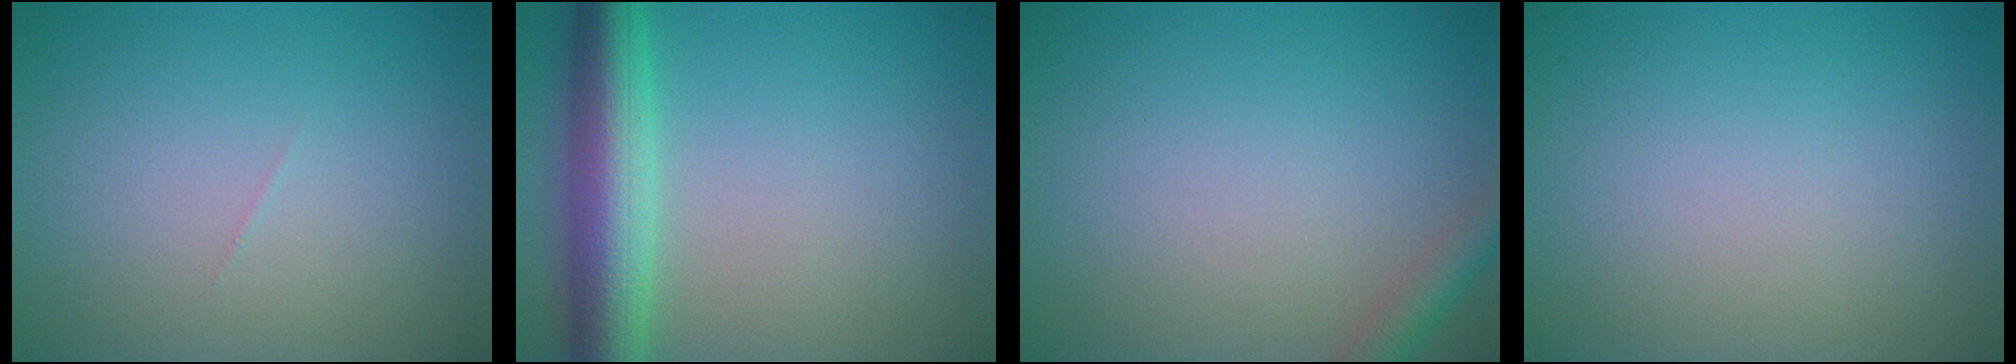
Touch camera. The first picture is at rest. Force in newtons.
{"total": 6.6, "press": 6.6, "slide": 0.1}
{"total": 2.3, "press": 2.3, "slide": 0.1}
{"total": 0.0}